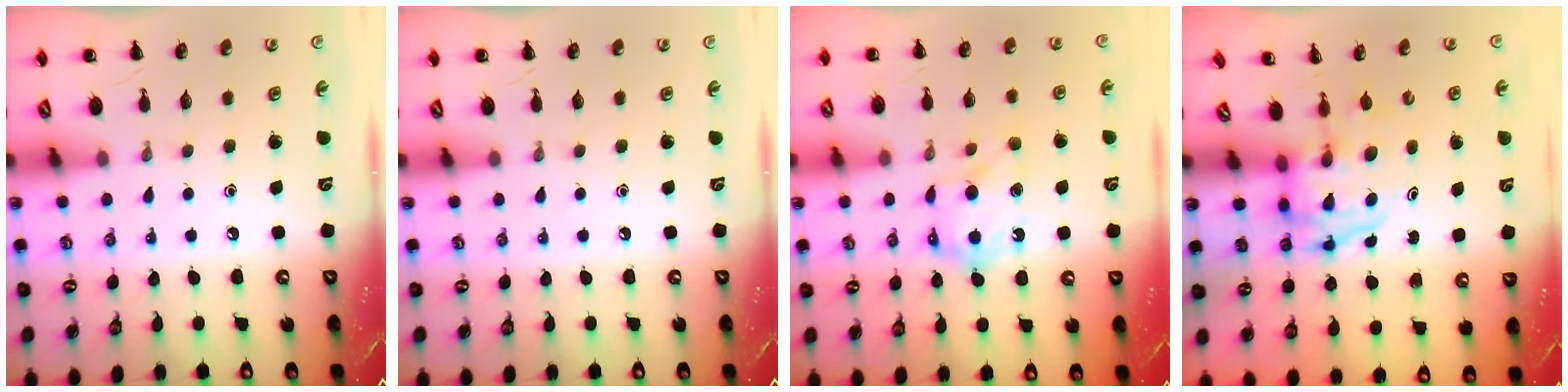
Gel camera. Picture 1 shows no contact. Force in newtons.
{"total": 0.0}
{"total": 8.6, "press": 8.5, "slide": 0.9}
{"total": 3.8, "press": 3.8, "slide": 0.6}